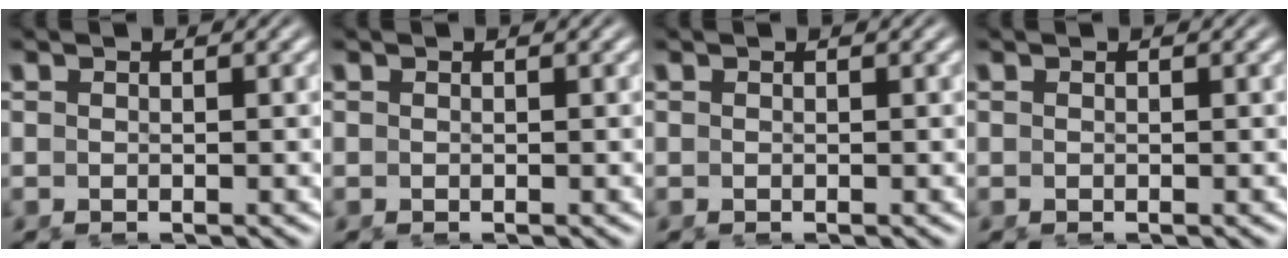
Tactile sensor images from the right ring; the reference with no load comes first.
{"total": 0.0}
{"total": 0.0}
{"total": 0.0}